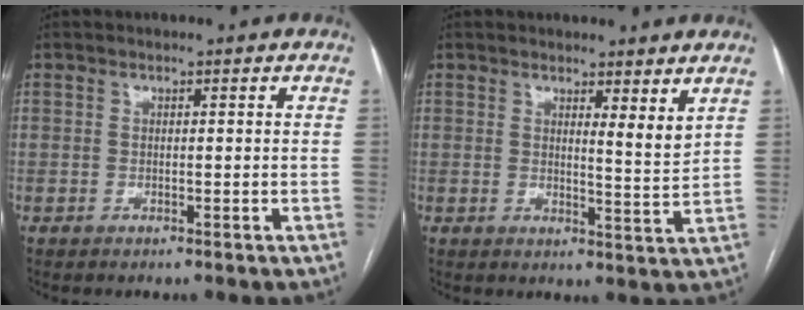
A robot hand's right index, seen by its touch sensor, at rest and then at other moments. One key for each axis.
{"total": 3.5, "fx": 2.5, "fy": 0.2, "fz": 2.4, "tx": -0.039, "ty": -0.025, "tz": 0.037}